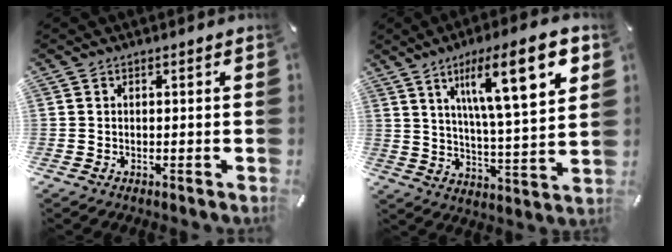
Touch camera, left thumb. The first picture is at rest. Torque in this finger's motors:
{"motor_torque": [2.30, 2.71, 1.48, -1.29, 0.18]}